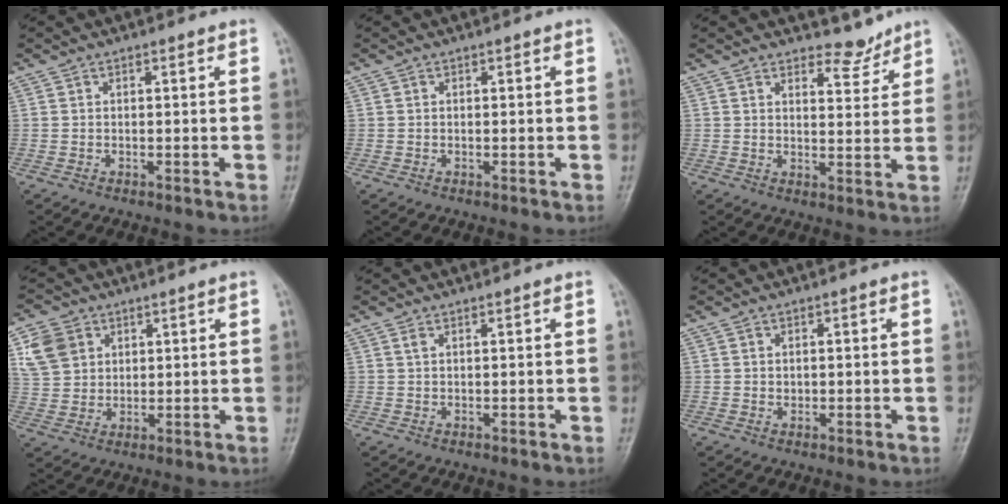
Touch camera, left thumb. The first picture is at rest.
{"total": 0.0}
{"total": 4.3, "force": [3.9, 1.7, 0.6], "torque": [0.011, -0.035, 0.060]}
{"total": 7.4, "force": [3.2, 5.8, 3.2], "torque": [-0.041, -0.007, 0.065]}
{"total": 0.7, "force": [0.5, 0.1, 0.5], "torque": [-0.012, 0.002, 0.011]}
{"total": 0.7, "force": [0.0, 0.7, 0.3], "torque": [0.001, 0.003, -0.001]}